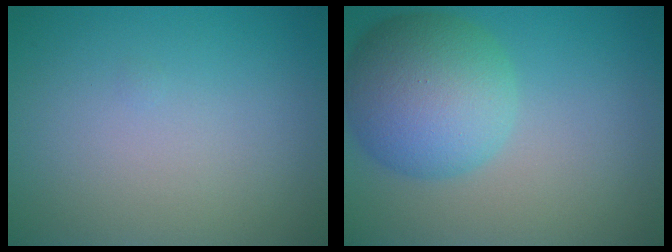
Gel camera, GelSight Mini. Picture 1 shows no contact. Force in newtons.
{"total": 7.9, "press": 7.9, "slide": 0.4}